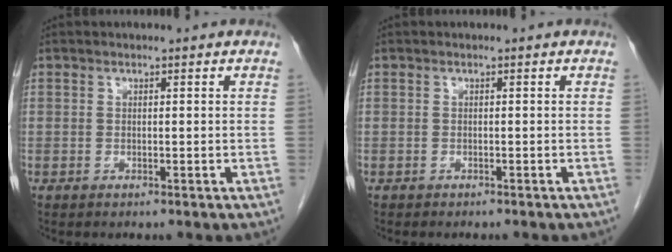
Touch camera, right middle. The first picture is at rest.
{"total": 1.4, "force": [-1.2, 0.5, 0.5], "torque": [-0.017, -0.002, -0.011]}